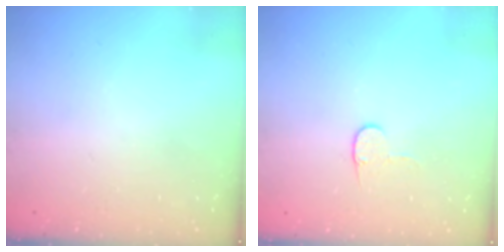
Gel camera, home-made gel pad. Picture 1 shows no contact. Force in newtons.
{"total": 4.3, "press": 4.3, "slide": 0.4}